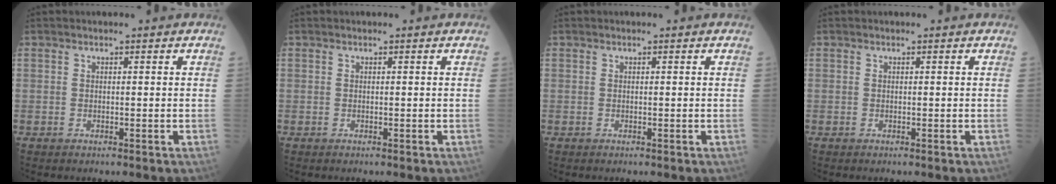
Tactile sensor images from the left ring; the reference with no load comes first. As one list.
[{"total": 0.0}, {"total": 0.0}, {"total": 0.0}]